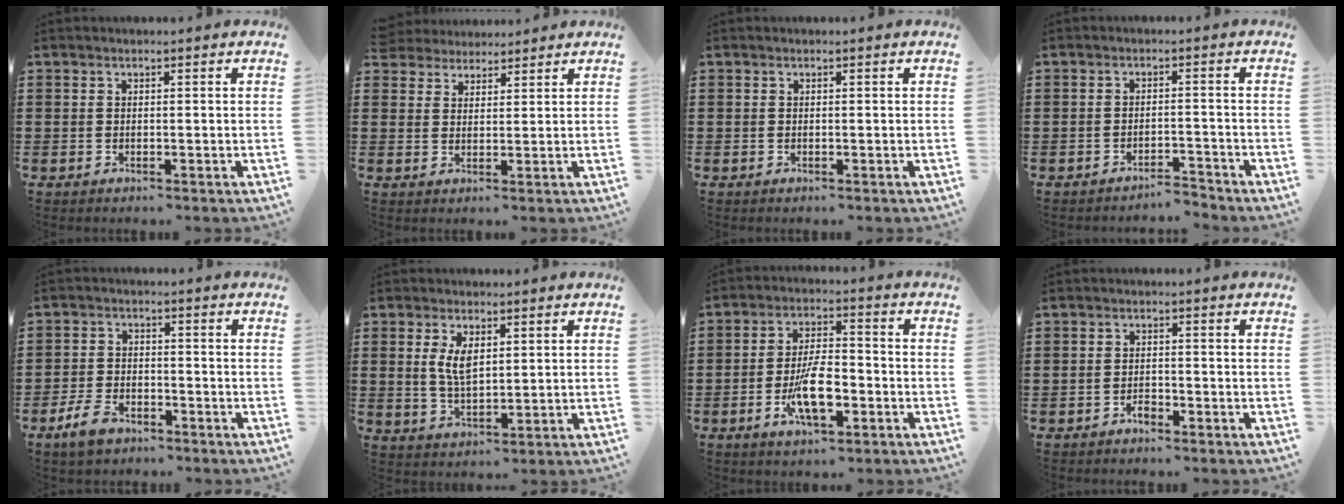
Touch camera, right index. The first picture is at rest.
{"total": 3.2, "force": [2.8, 1.3, -0.6], "torque": [0.000, 0.004, 0.056]}
{"total": 0.0}
{"total": 2.9, "force": [-2.9, 0.1, 0.3], "torque": [-0.010, 0.001, -0.061]}
{"total": 4.5, "force": [-3.3, 2.2, 2.2], "torque": [-0.052, 0.009, -0.066]}
{"total": 4.6, "force": [1.3, 2.1, 3.9], "torque": [-0.083, 0.006, 0.021]}
{"total": 9.0, "force": [-3.1, 3.6, 7.6], "torque": [-0.156, -0.005, -0.057]}
{"total": 1.6, "force": [-1.3, 0.6, 0.6], "torque": [-0.015, -0.001, -0.027]}